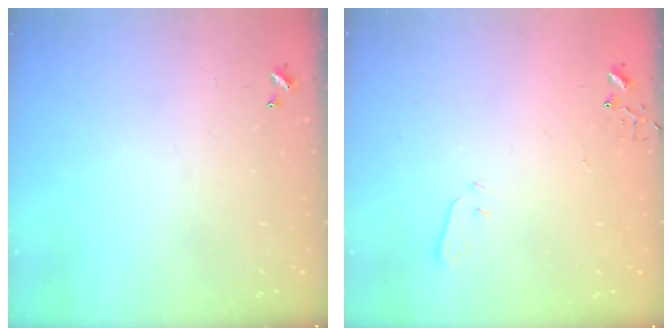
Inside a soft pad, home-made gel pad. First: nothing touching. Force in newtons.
{"total": 3.2, "press": 3.1, "slide": 0.8}